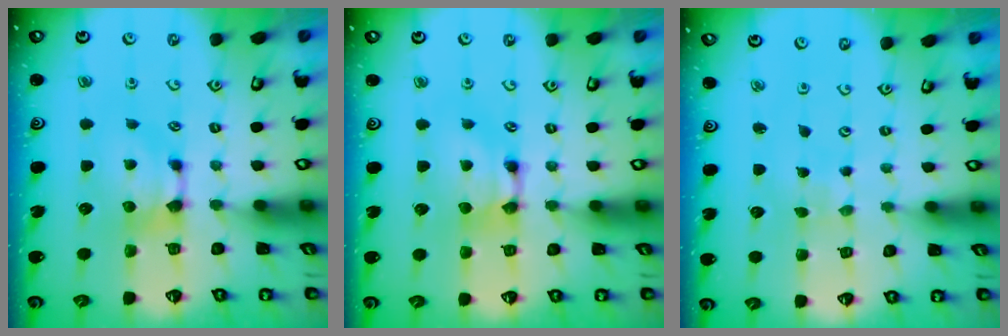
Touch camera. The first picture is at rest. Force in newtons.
{"total": 1.8, "press": 1.8, "slide": 0.1}
{"total": 6.2, "press": 6.2, "slide": 0.3}